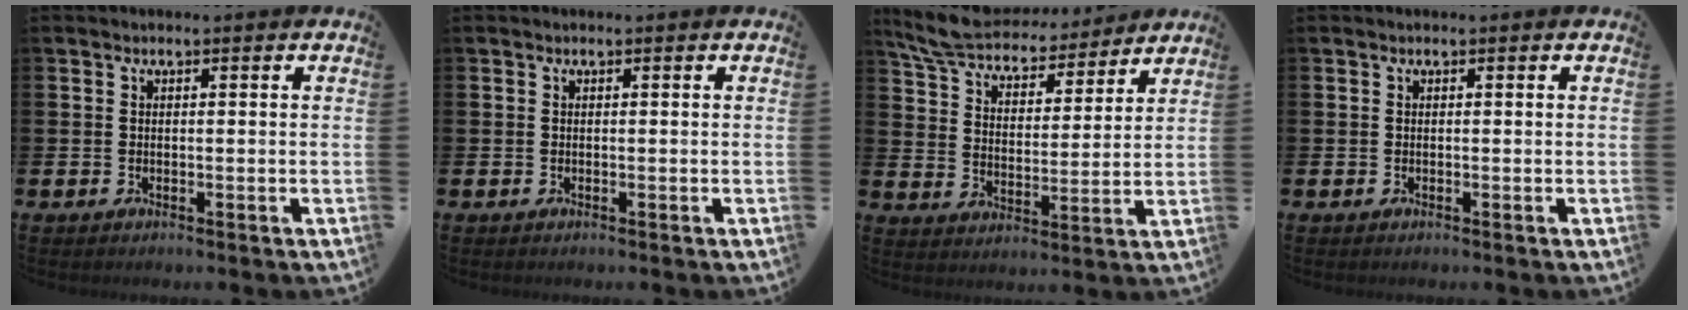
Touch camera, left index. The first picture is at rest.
{"total": 0.0}
{"total": 7.8, "force": [7.3, 2.0, 1.7], "torque": [-0.070, -0.051, 0.130]}
{"total": 0.0}